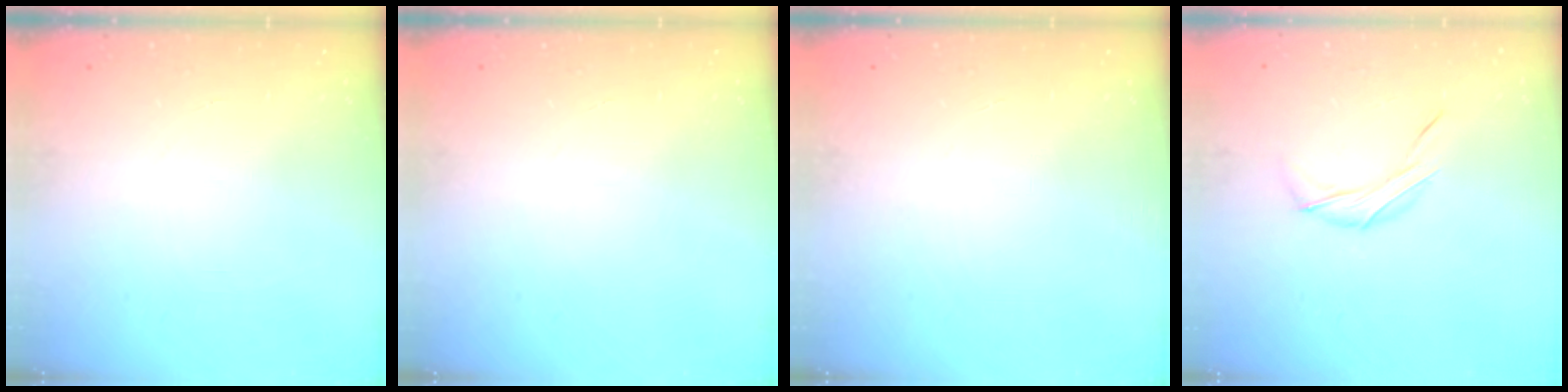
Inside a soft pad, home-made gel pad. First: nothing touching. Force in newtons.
{"total": 0.0}
{"total": 0.0}
{"total": 6.4, "press": 6.4, "slide": 0.3}